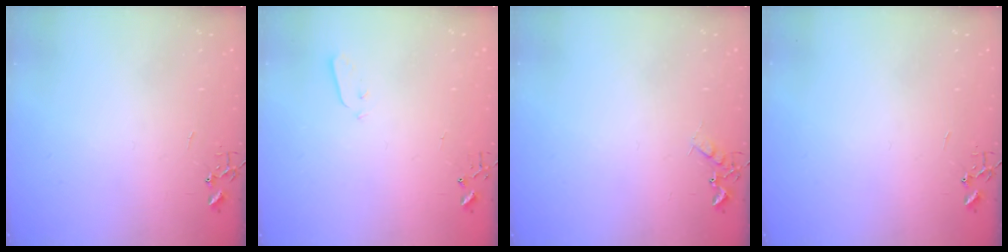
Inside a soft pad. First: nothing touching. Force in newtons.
{"total": 2.5, "press": 2.5, "slide": 0.4}
{"total": 5.8, "press": 5.7, "slide": 0.6}
{"total": 0.0}